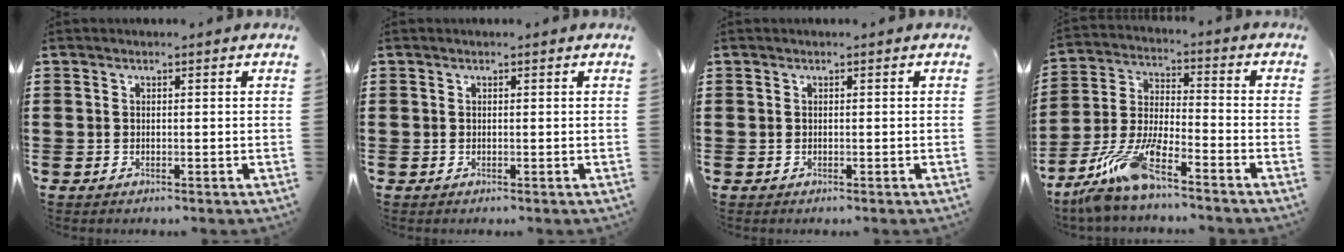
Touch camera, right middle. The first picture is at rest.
{"total": 0.0}
{"total": 0.0}
{"total": 10.1, "force": [-7.8, 1.0, 6.3], "torque": [-0.148, -0.008, -0.160]}